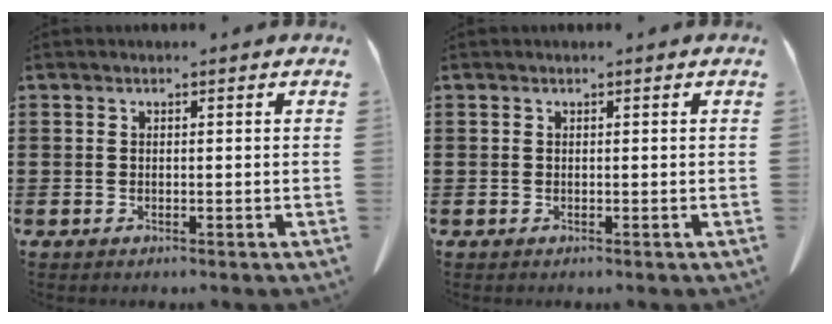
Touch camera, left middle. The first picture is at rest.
{"total": 0.0}